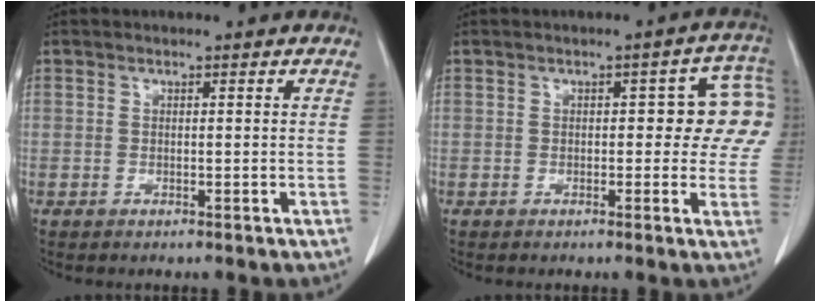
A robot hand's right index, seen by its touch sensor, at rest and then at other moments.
{"total": 8.5, "force": [1.1, 4.0, 7.4], "torque": [-0.065, 0.031, 0.010]}